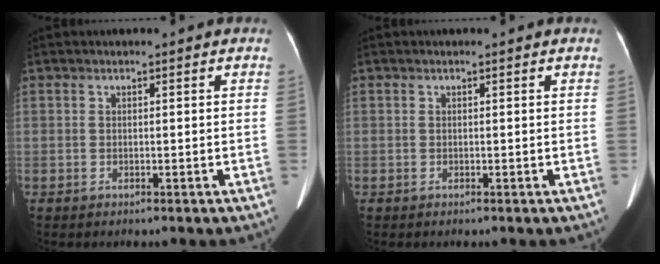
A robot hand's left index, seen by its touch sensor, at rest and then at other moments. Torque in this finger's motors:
{"motor_torque": [0.05, 0.05, 0.03, 0.02]}